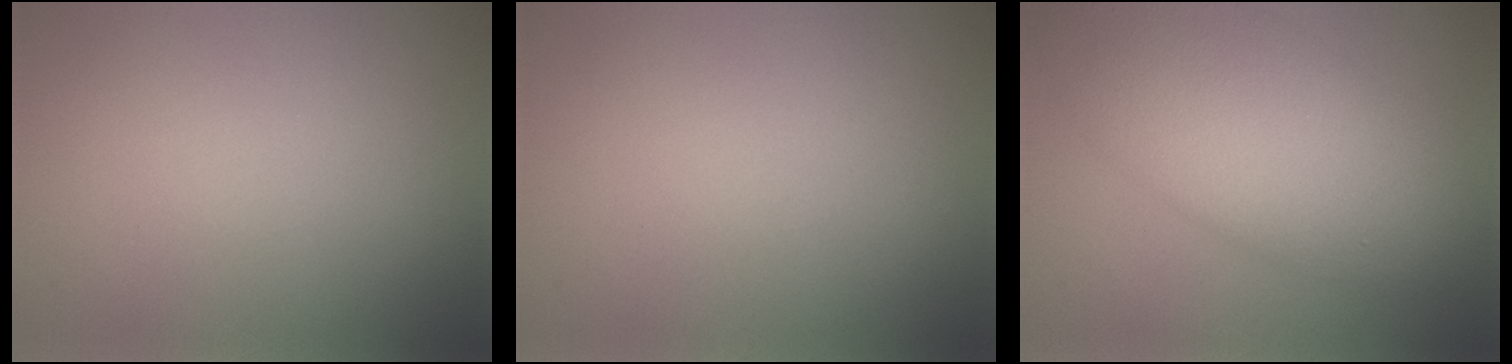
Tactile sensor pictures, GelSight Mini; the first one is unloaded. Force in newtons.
{"total": 0.0}
{"total": 8.9, "press": 8.9, "slide": 0.5}